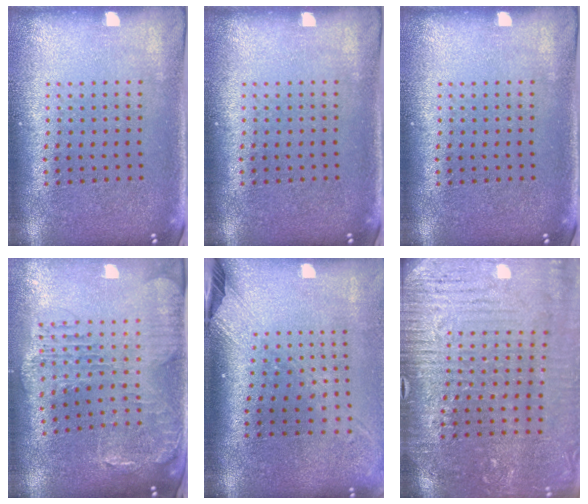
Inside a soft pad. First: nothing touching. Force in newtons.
{"total": 0.0}
{"total": 0.0}
{"total": 1.7, "press": 1.6, "slide": 0.6}
{"total": 2.5, "press": 1.9, "slide": 1.7}
{"total": 3.3, "press": 3.3, "slide": 0.2}